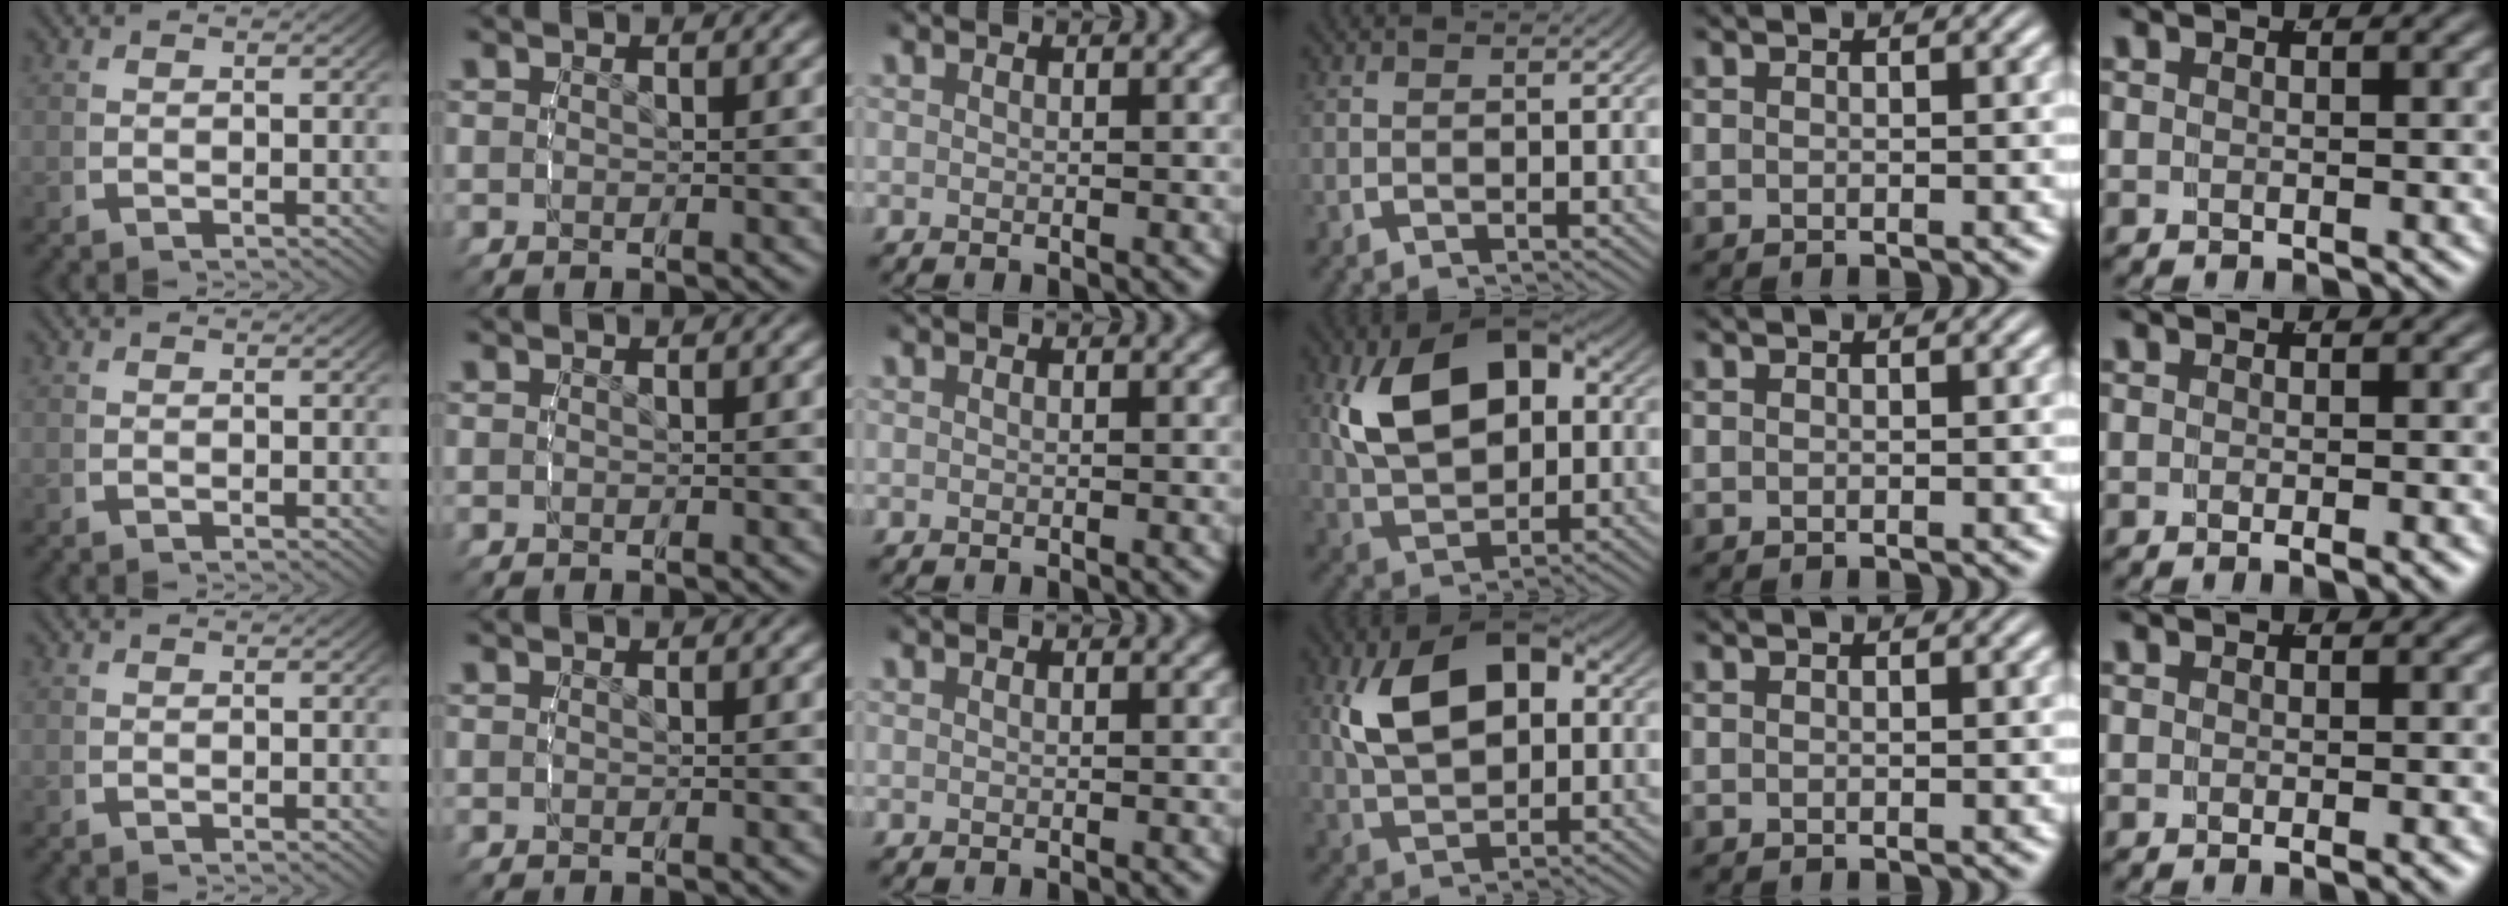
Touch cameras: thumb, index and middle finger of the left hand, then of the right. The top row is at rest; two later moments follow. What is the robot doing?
{"motion": "lift_and_place", "object": "lipstick"}